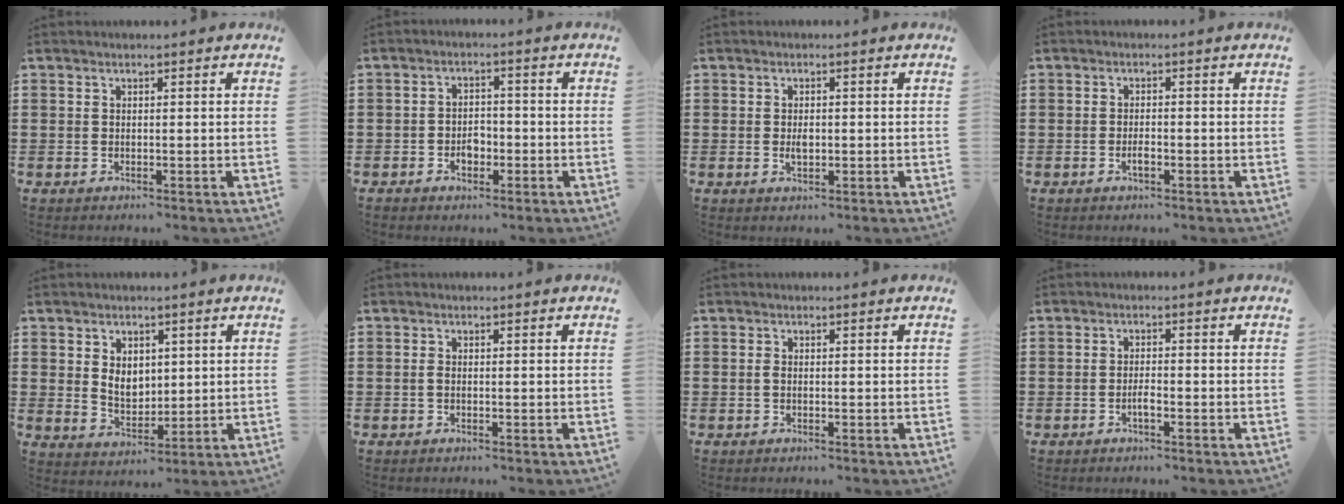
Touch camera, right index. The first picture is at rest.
{"total": 2.8, "force": [-1.2, 2.1, 1.5], "torque": [-0.034, 0.004, -0.024]}
{"total": 1.9, "force": [-0.1, 1.0, 1.7], "torque": [-0.034, 0.002, -0.001]}
{"total": 1.8, "force": [-0.8, 0.5, 1.5], "torque": [-0.029, -0.001, -0.013]}
{"total": 4.7, "force": [1.3, 3.6, 2.8], "torque": [-0.048, 0.006, 0.019]}
{"total": 0.6, "force": [-0.2, 0.1, 0.6], "torque": [-0.021, -0.007, -0.005]}
{"total": 0.7, "force": [-0.2, 0.2, 0.7], "torque": [-0.023, -0.006, -0.005]}
{"total": 1.8, "force": [-0.8, 0.3, 1.6], "torque": [-0.030, 0.000, -0.015]}